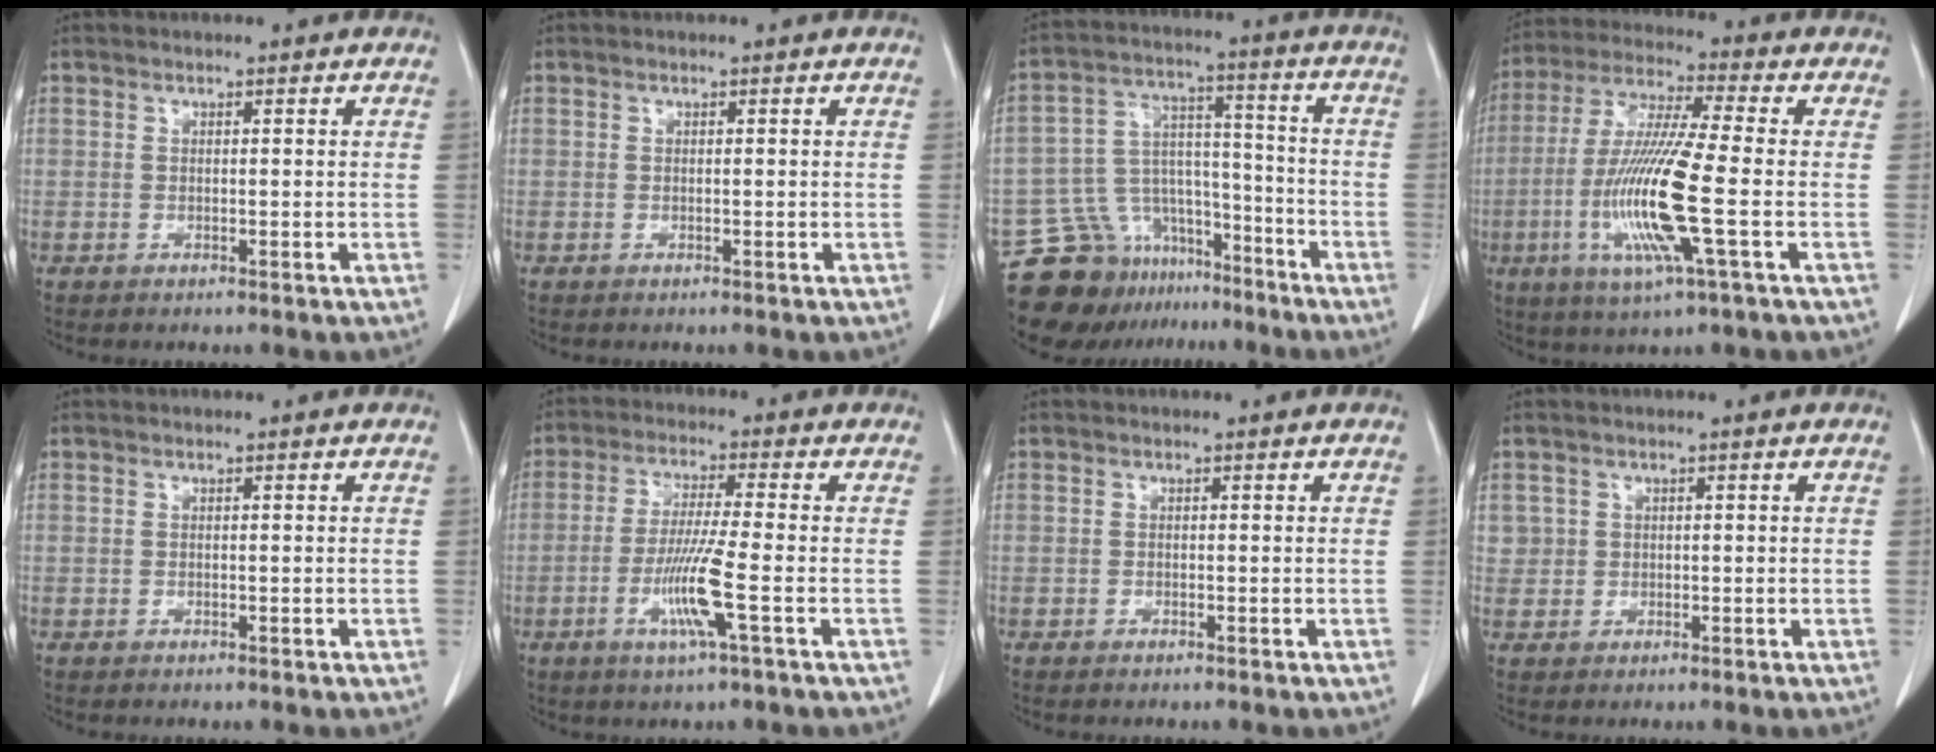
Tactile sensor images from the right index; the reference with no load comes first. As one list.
[{"total": 0.0}, {"total": 14.1, "force": [-11.2, 7.9, 3.5], "torque": [-0.058, 0.060, -0.182]}, {"total": 14.6, "force": [-3.4, 0.1, 14.2], "torque": [-0.297, -0.016, -0.073]}, {"total": 0.0}, {"total": 8.0, "force": [-2.7, -0.9, 7.5], "torque": [-0.148, -0.014, -0.055]}, {"total": 0.0}, {"total": 1.5, "force": [0.3, 1.5, -0.1], "torque": [0.015, 0.005, 0.001]}]